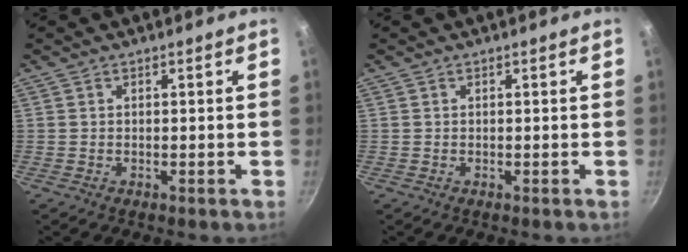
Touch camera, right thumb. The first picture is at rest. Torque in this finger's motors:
{"motor_torque": [0.00, 0.00, -0.01, 0.01, 0.01]}